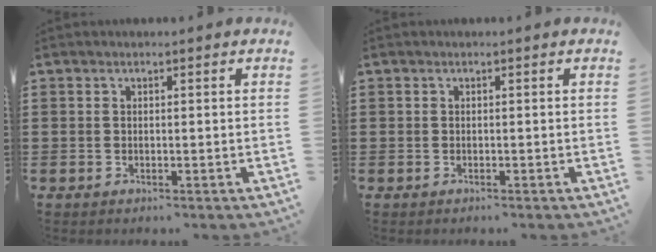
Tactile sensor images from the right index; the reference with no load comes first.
{"total": 0.0}